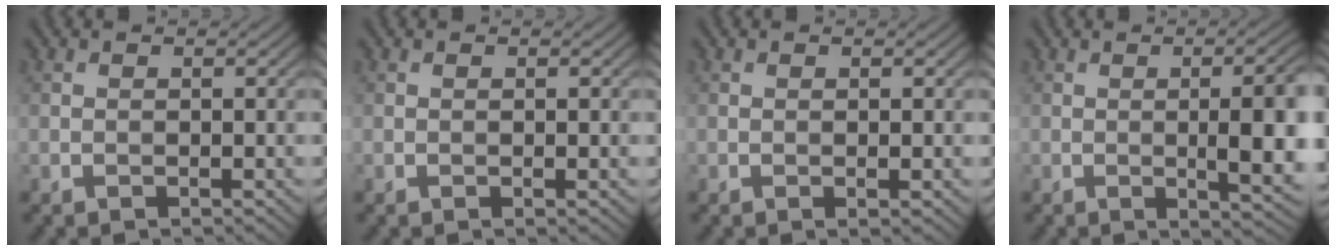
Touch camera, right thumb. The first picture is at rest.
{"total": 0.0}
{"total": 0.5, "force": [0.0, 0.1, 0.5], "torque": [-0.011, -0.002, -0.002]}
{"total": 8.6, "force": [-0.4, 2.3, 8.3], "torque": [-0.115, 0.000, -0.002]}